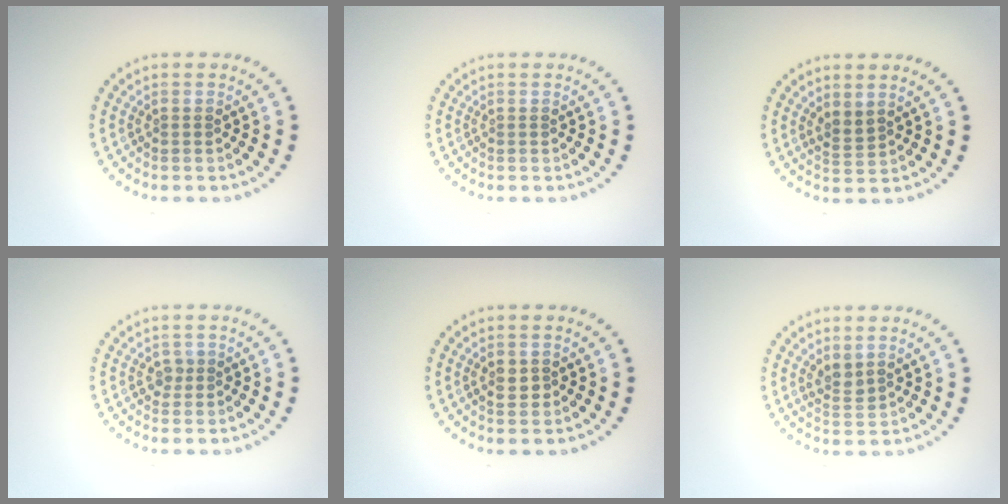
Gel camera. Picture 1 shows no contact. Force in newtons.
{"total": 0.0}
{"total": 1.4, "press": 1.2, "slide": 0.8}
{"total": 0.9, "press": 0.7, "slide": 0.4}
{"total": 1.4, "press": 1.4, "slide": 0.1}
{"total": 1.5, "press": 1.3, "slide": 0.7}